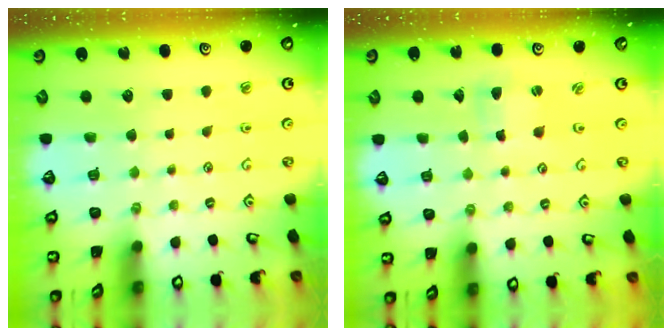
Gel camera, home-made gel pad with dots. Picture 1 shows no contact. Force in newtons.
{"total": 1.5, "press": 1.4, "slide": 0.2}